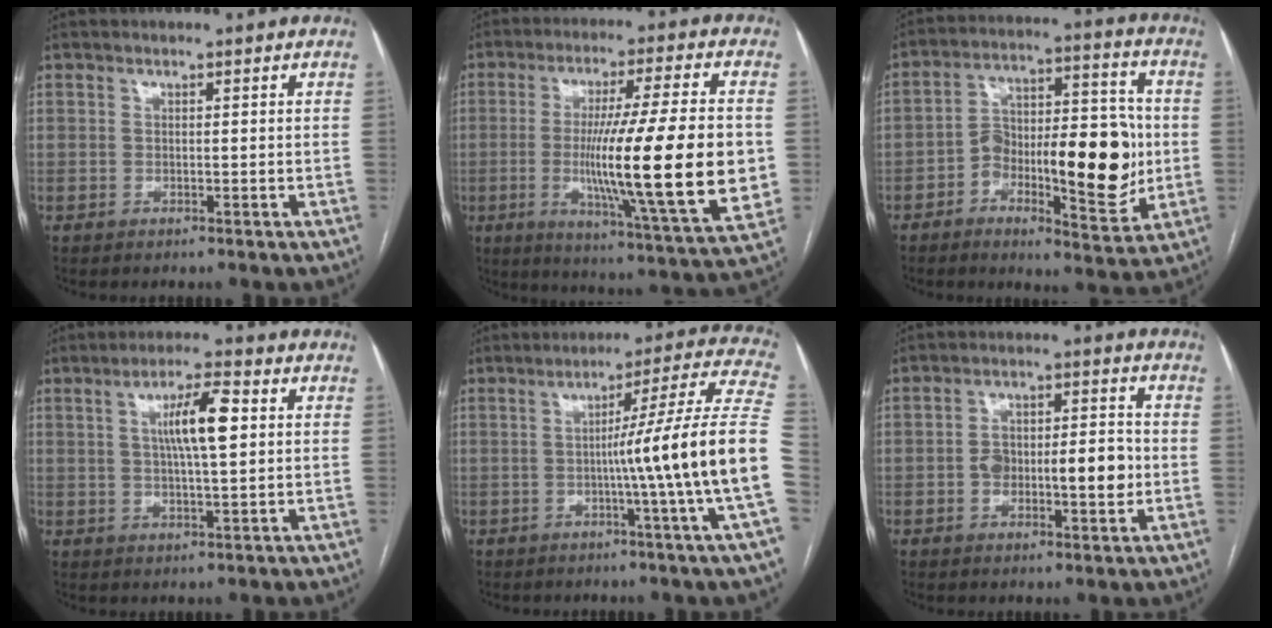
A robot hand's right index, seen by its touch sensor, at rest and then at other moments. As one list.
[{"total": 23.0, "force": [-2.0, 0.6, 22.9], "torque": [-0.335, -0.020, -0.033]}, {"total": 17.3, "force": [-3.0, 5.8, 16.0], "torque": [-0.243, 0.027, -0.040]}, {"total": 7.8, "force": [1.7, 1.0, 7.6], "torque": [-0.135, 0.009, 0.029]}, {"total": 18.4, "force": [-2.8, -3.5, 17.8], "torque": [-0.211, 0.004, -0.053]}, {"total": 9.5, "force": [-1.4, 3.6, 8.7], "torque": [-0.144, 0.019, -0.017]}]